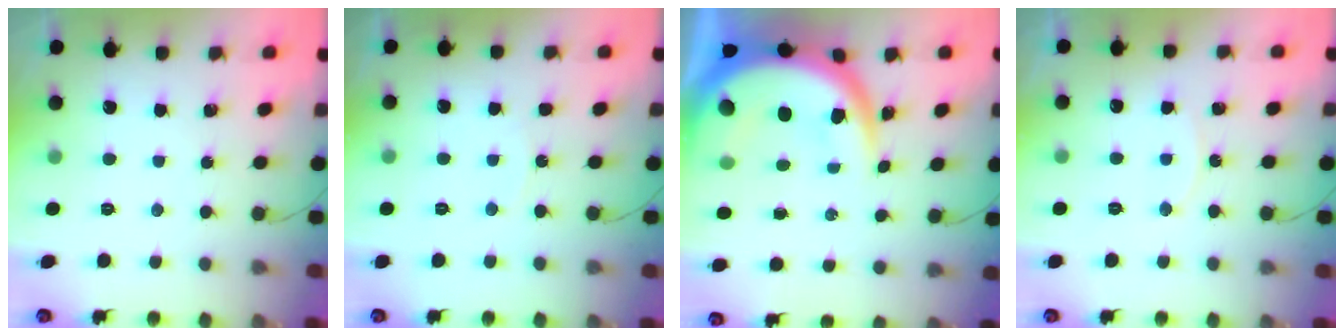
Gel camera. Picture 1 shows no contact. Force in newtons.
{"total": 5.1, "press": 5.1, "slide": 0.5}
{"total": 18.0, "press": 17.9, "slide": 1.6}
{"total": 6.0, "press": 6.0, "slide": 0.5}